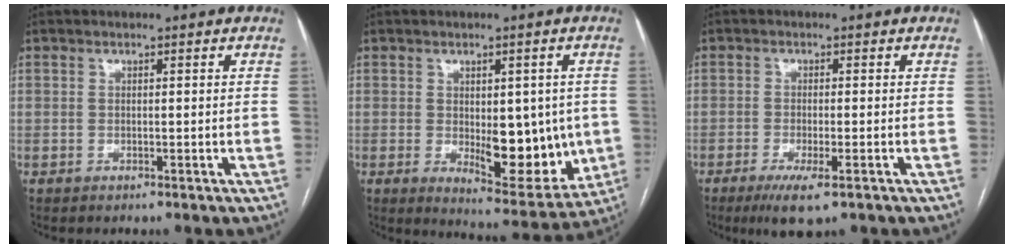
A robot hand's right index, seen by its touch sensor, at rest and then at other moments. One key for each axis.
{"total": 11.7, "fx": -1.0, "fy": 5.2, "fz": 10.4, "tx": -0.128, "ty": -0.011, "tz": 0.004}
{"total": 5.4, "fx": -3.1, "fy": 0.8, "fz": 4.3, "tx": -0.077, "ty": -0.014, "tz": -0.049}